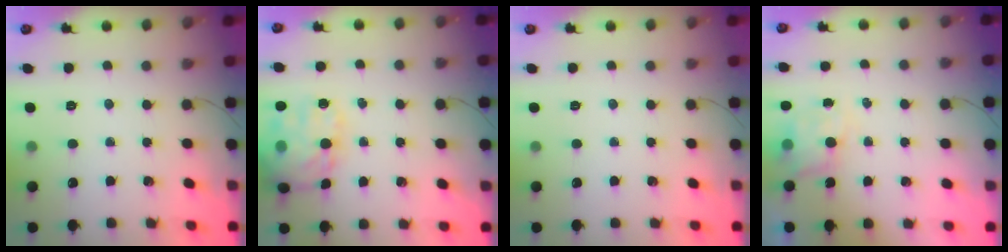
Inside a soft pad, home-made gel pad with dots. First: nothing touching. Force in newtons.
{"total": 19.6, "press": 19.4, "slide": 2.4}
{"total": 0.0}
{"total": 6.2, "press": 6.2, "slide": 0.8}